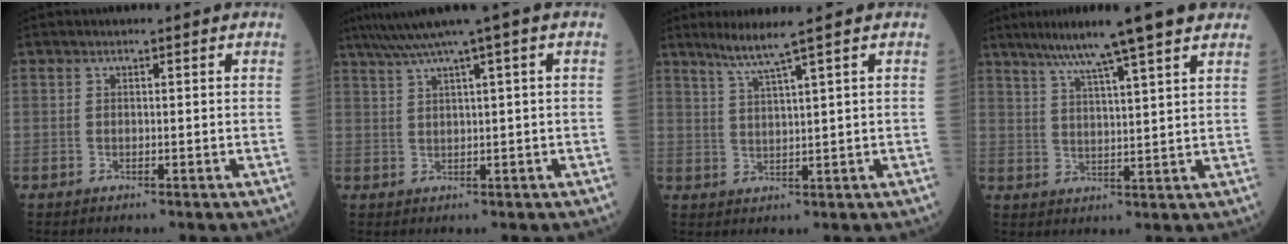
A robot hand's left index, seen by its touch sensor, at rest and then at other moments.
{"total": 6.5, "force": [4.0, -1.4, 4.9], "torque": [-0.087, 0.025, 0.070]}
{"total": 4.4, "force": [3.0, -1.6, 2.8], "torque": [-0.059, -0.007, 0.063]}
{"total": 12.0, "force": [9.2, -0.3, 7.7], "torque": [-0.123, 0.024, 0.130]}